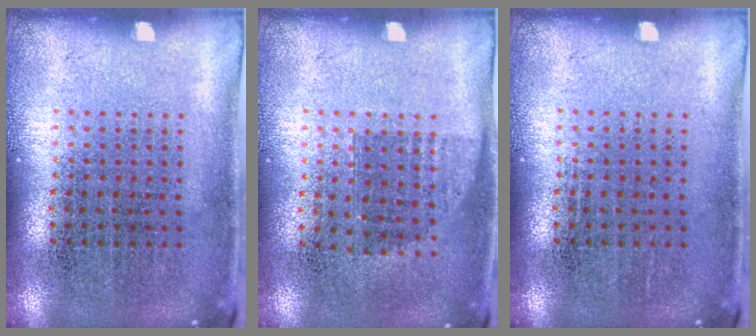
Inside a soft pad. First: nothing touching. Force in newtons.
{"total": 0.8, "press": 0.6, "slide": 0.4}
{"total": 0.0}